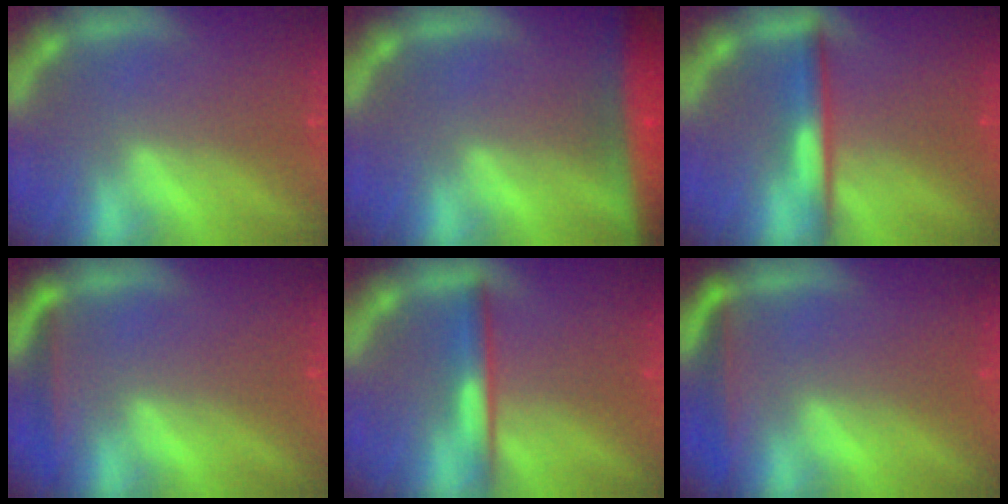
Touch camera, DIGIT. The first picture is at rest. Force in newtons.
{"total": 10.0}
{"total": 3.4}
{"total": 1.9}
{"total": 3.0}
{"total": 3.0}